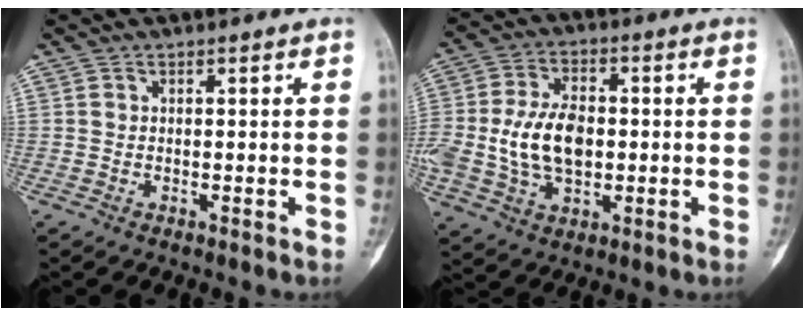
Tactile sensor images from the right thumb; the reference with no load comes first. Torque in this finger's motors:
{"motor_torque": [2.03, 1.93, 0.79, -0.82, 0.16]}